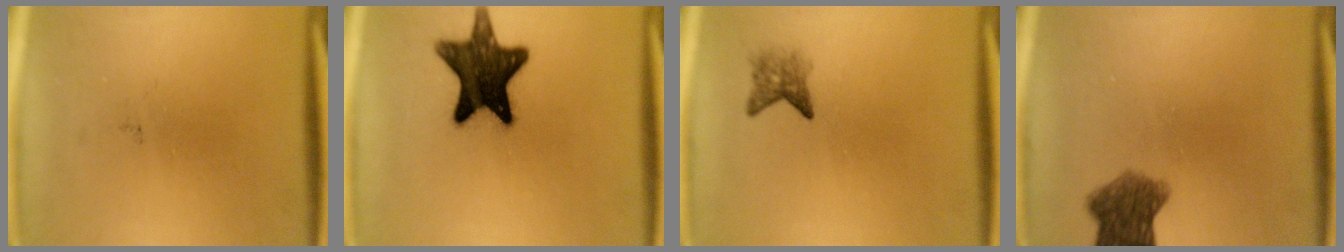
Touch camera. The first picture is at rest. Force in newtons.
{"total": 14.0}
{"total": 2.2}
{"total": 6.7}